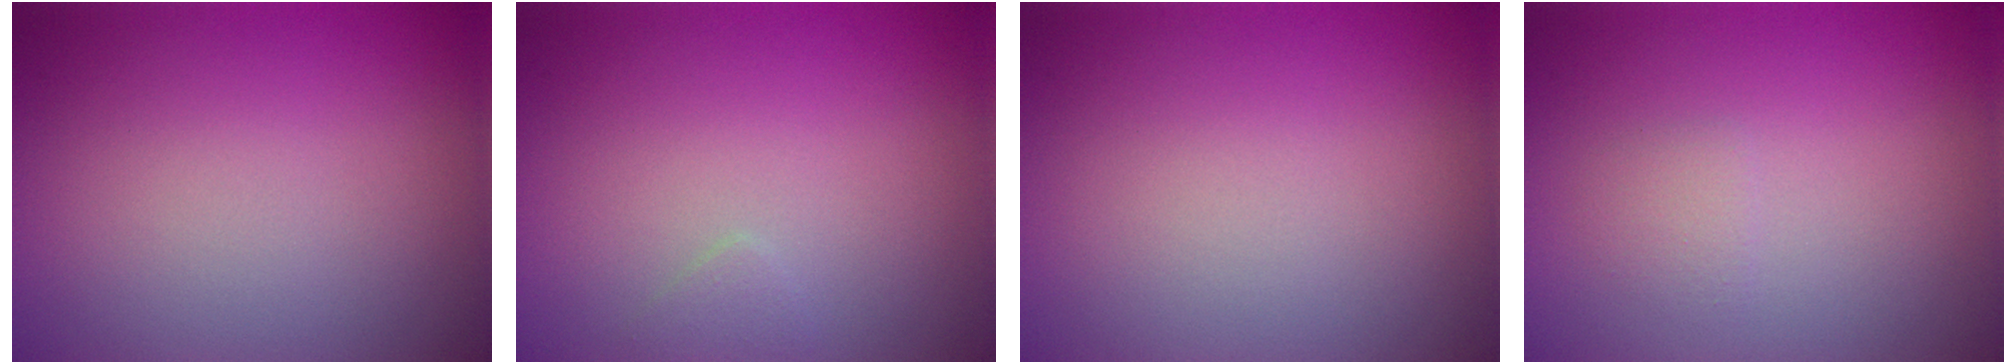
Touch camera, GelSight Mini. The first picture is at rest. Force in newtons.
{"total": 0.7, "press": 0.7, "slide": 0.0}
{"total": 0.0}
{"total": 0.9, "press": 0.9, "slide": 0.1}